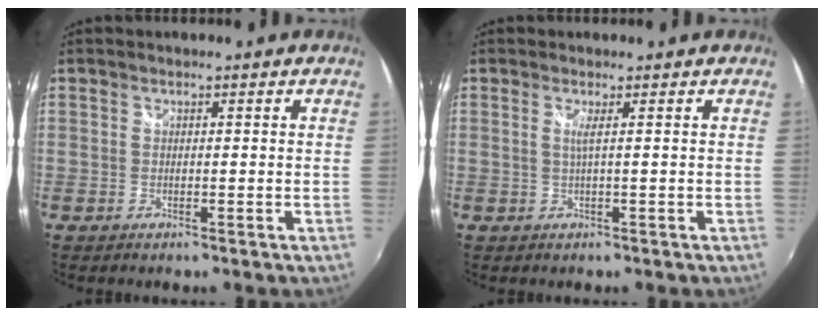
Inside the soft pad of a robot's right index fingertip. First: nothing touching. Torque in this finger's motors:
{"motor_torque": [0.00, 0.02, 0.02, 0.04]}